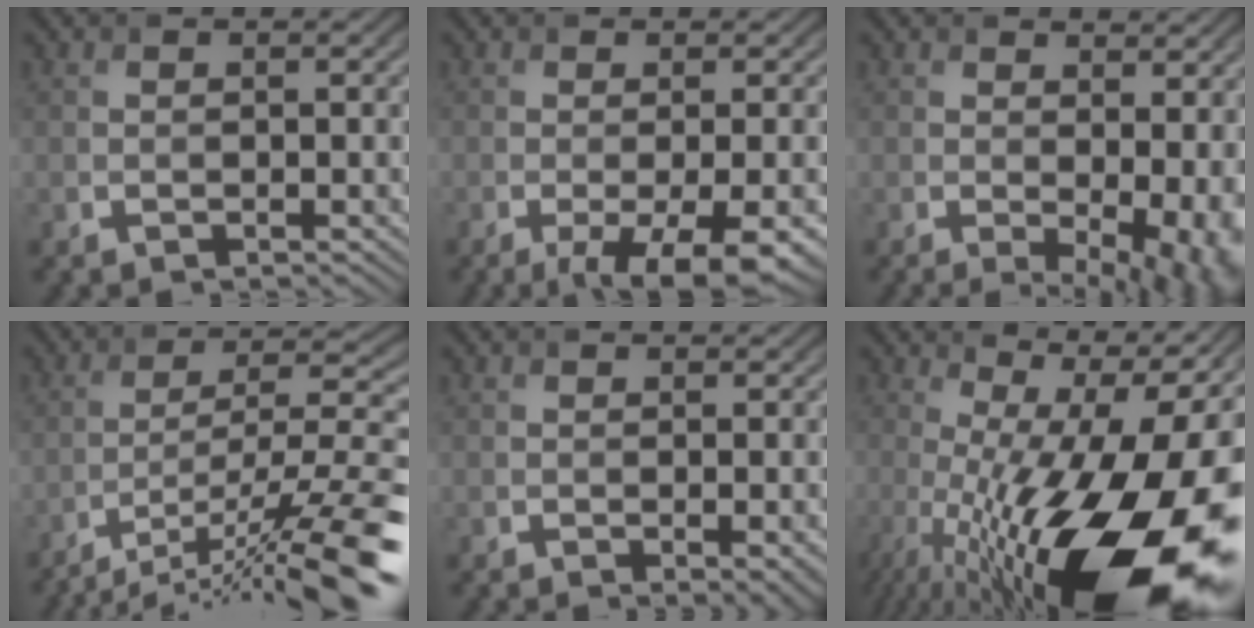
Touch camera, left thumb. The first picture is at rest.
{"total": 8.0, "force": [-3.6, 2.4, 6.7], "torque": [-0.100, -0.011, -0.043]}
{"total": 8.3, "force": [0.2, 3.7, 7.5], "torque": [-0.098, -0.015, 0.031]}
{"total": 14.9, "force": [-9.6, 3.3, 10.9], "torque": [-0.187, 0.001, -0.154]}
{"total": 1.3, "force": [0.3, 0.3, 1.2], "torque": [-0.019, -0.003, 0.009]}
{"total": 20.2, "force": [-4.3, 7.6, 18.2], "torque": [-0.268, -0.016, -0.072]}